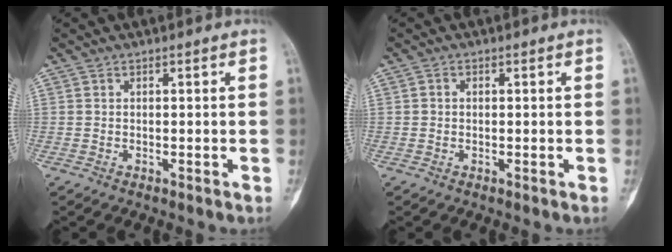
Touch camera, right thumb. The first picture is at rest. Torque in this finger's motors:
{"motor_torque": [-0.73, 0.17, 0.44, -0.15, -0.04]}